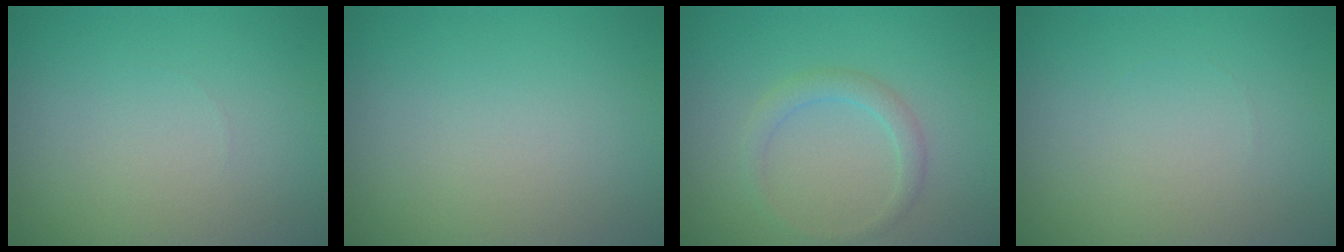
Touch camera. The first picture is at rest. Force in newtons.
{"total": 0.0}
{"total": 1.8, "press": 1.8, "slide": 0.0}
{"total": 0.0}